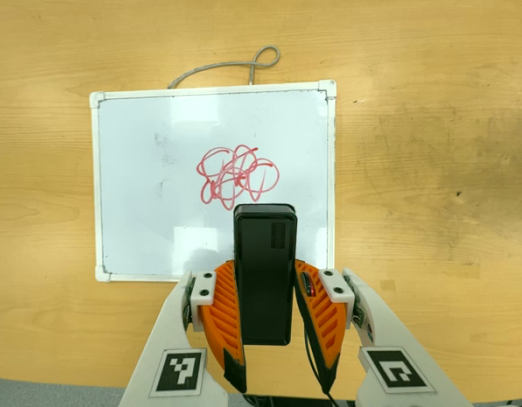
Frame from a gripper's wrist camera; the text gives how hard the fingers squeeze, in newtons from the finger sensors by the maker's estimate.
{"total": 3.6, "left": 2.3, "right": 4.9}